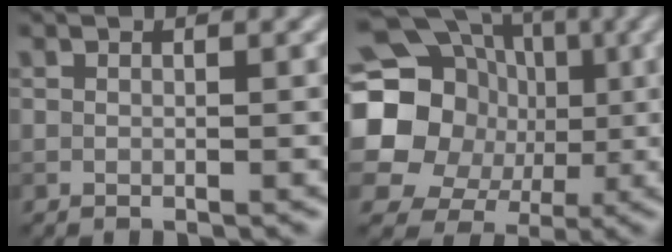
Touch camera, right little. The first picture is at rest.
{"total": 20.0, "force": [1.2, 18.4, 7.8], "torque": [-0.176, 0.021, -0.025]}